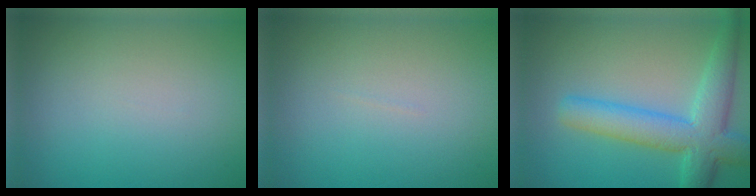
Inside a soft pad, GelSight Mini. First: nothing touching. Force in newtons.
{"total": 0.0}
{"total": 6.7, "press": 6.7, "slide": 0.2}